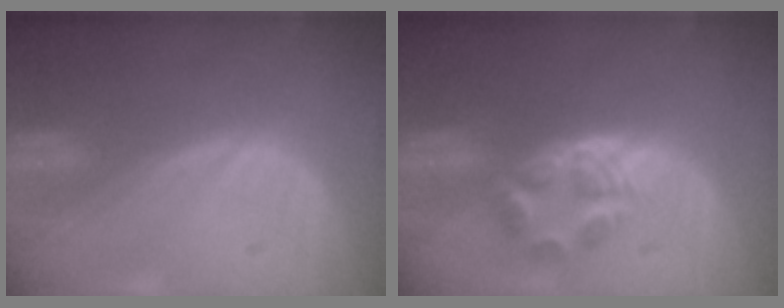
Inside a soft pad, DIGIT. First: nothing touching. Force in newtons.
{"total": 6.1, "press": 5.0, "slide": 3.4}